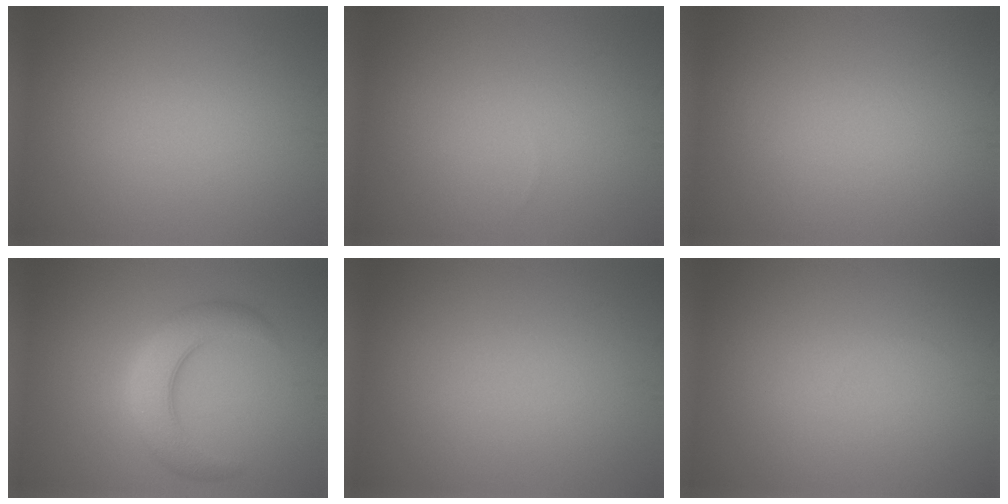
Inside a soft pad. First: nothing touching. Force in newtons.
{"total": 0.0}
{"total": 0.0}
{"total": 5.0, "press": 5.0, "slide": 0.1}
{"total": 0.0}
{"total": 0.0}